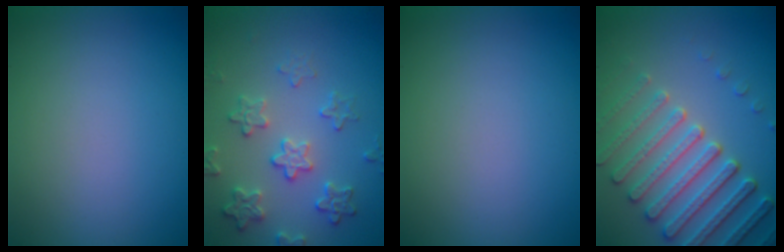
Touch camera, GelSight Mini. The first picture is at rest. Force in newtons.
{"total": 3.3, "press": 3.2, "slide": 0.8}
{"total": 0.0}
{"total": 5.6, "press": 5.1, "slide": 2.2}